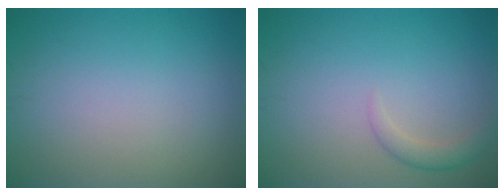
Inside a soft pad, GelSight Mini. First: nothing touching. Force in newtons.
{"total": 1.7, "press": 1.7, "slide": 0.1}